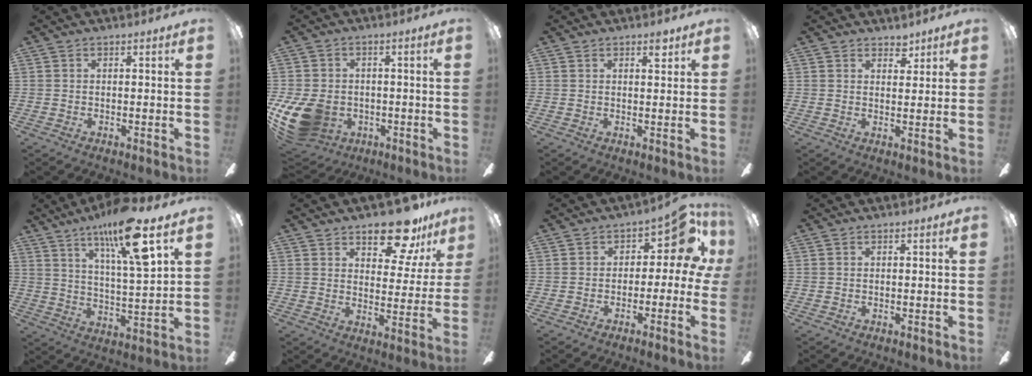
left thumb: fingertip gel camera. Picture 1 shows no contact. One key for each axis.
{"total": 13.5, "fx": -3.9, "fy": 10.3, "fz": 7.8, "tx": -0.169, "ty": 0.014, "tz": -0.065}
{"total": 2.6, "fx": 1.9, "fy": 1.0, "fz": 1.4, "tx": -0.005, "ty": -0.008, "tz": 0.029}
{"total": 3.4, "fx": 2.9, "fy": 1.7, "fz": 0.7, "tx": 0.005, "ty": -0.016, "tz": 0.051}
{"total": 17.1, "fx": 10.5, "fy": 3.6, "fz": 12.9, "tx": -0.219, "ty": -0.043, "tz": 0.164}
{"total": 16.0, "fx": 11.3, "fy": 6.4, "fz": 9.4, "tx": -0.125, "ty": -0.065, "tz": 0.188}
{"total": 8.8, "fx": 2.6, "fy": 4.5, "fz": 7.0, "tx": -0.093, "ty": -0.014, "tz": 0.042}
{"total": 0.0}